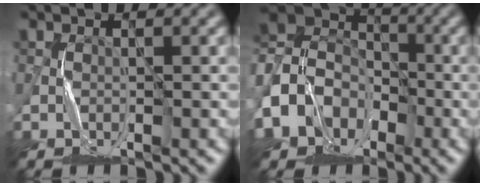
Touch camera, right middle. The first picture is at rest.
{"total": 10.4, "force": [-4.2, 8.6, 4.1], "torque": [-0.098, -0.007, -0.109]}